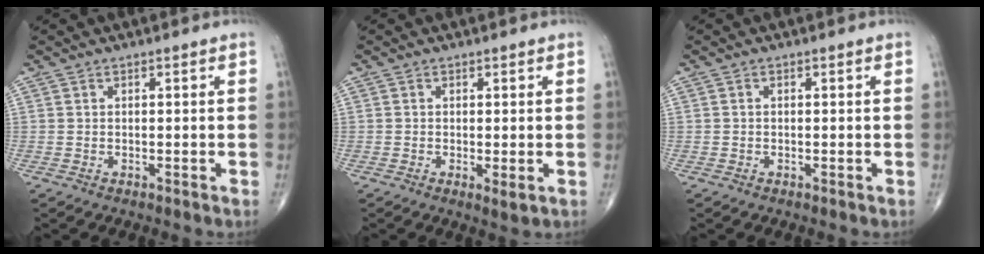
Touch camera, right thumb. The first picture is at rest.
{"total": 1.9, "force": [-0.4, 0.4, 1.8], "torque": [-0.036, -0.009, -0.008]}
{"total": 0.0}